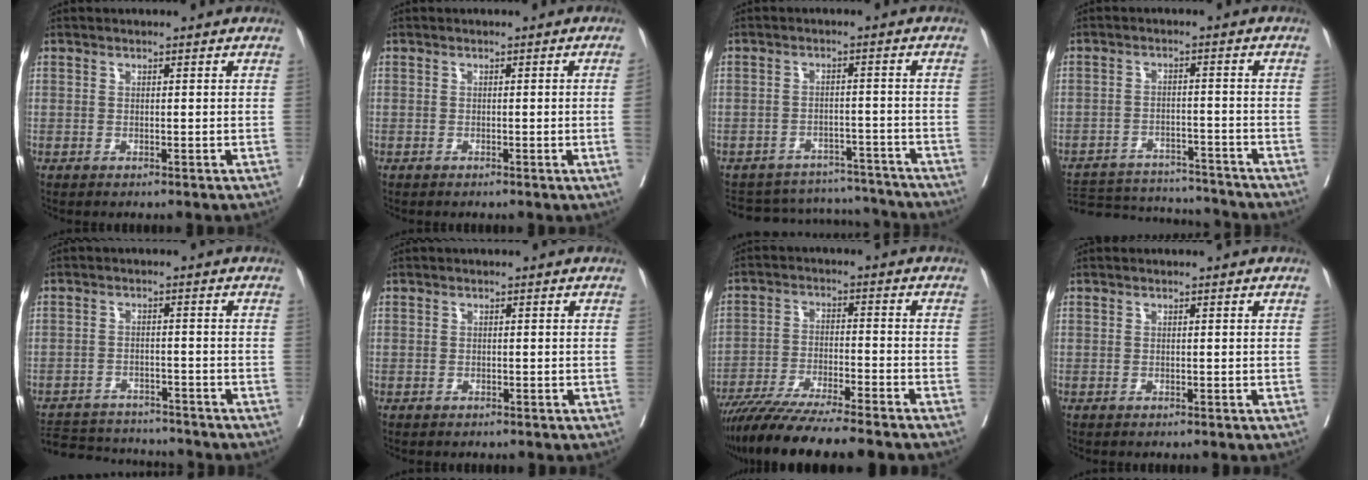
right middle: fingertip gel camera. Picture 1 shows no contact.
{"total": 1.8, "force": [-0.2, -0.9, 1.5], "torque": [-0.017, -0.003, -0.001]}
{"total": 11.8, "force": [-11.4, 3.3, 0.4], "torque": [-0.005, 0.028, -0.144]}
{"total": 16.4, "force": [-15.7, 2.7, 3.9], "torque": [-0.084, 0.000, -0.218]}
{"total": 12.1, "force": [-11.5, 2.4, 2.6], "torque": [-0.052, 0.007, -0.162]}
{"total": 0.0}
{"total": 14.3, "force": [-12.3, -0.2, 7.3], "torque": [-0.115, -0.031, -0.200]}
{"total": 0.0}